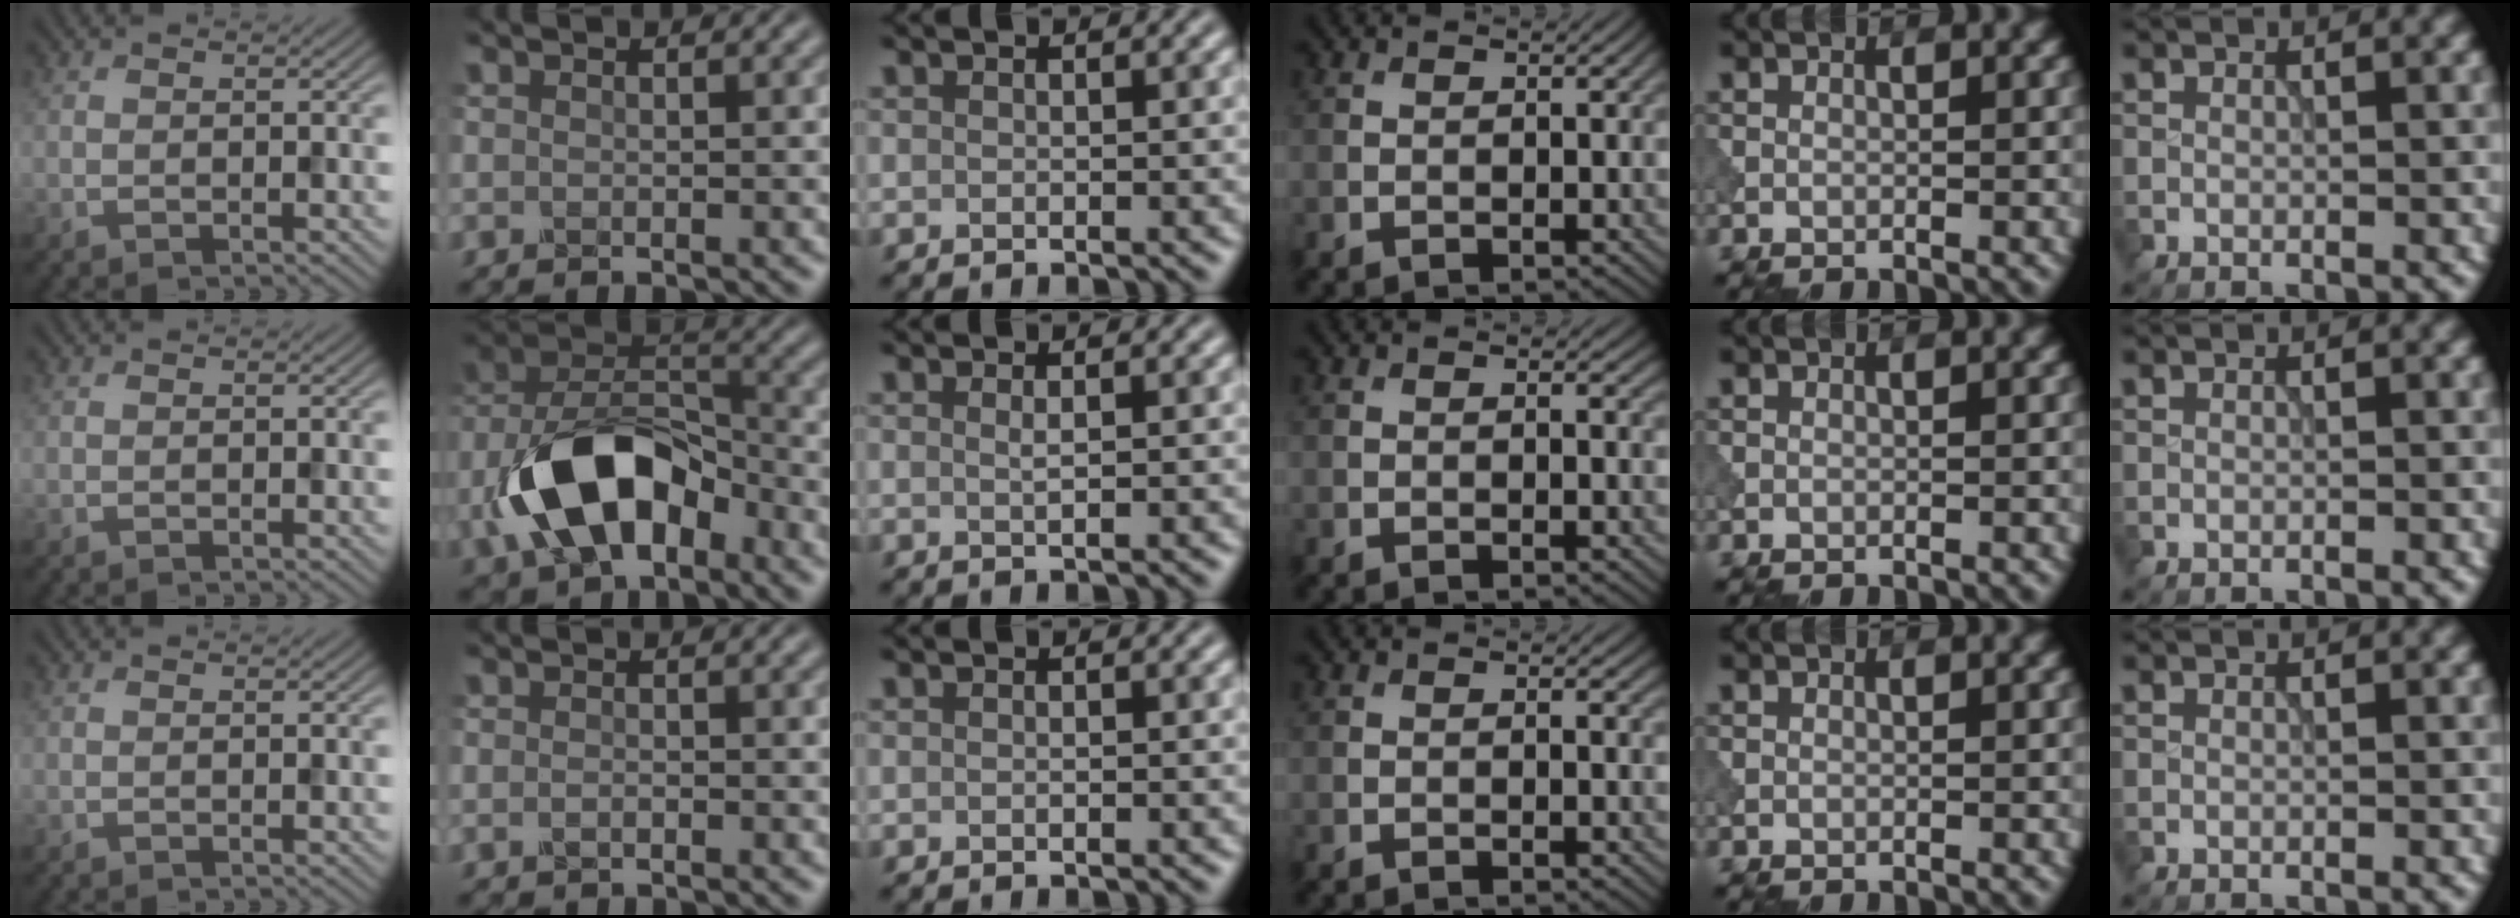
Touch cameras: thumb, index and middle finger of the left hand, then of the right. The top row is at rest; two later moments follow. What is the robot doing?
{"motion": "dispense", "object": "dispenser bottle"}